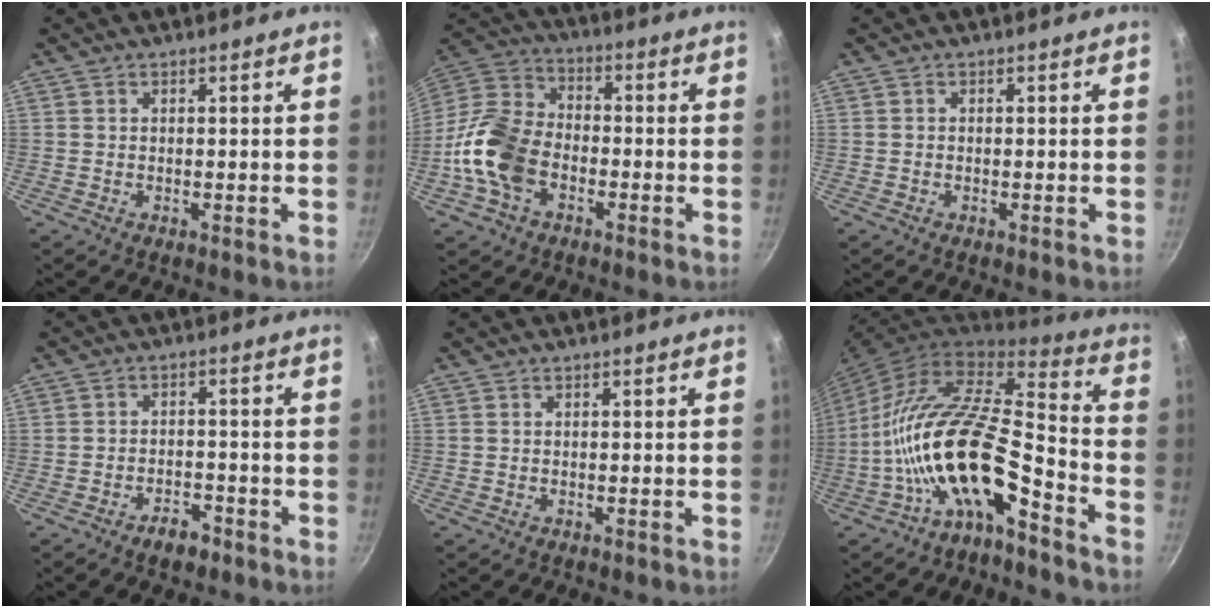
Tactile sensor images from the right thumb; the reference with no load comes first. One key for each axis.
{"total": 14.7, "fx": -4.6, "fy": 10.1, "fz": 9.7, "tx": -0.173, "ty": 0.034, "tz": -0.109}
{"total": 0.0}
{"total": 4.0, "fx": -2.8, "fy": 2.0, "fz": 1.9, "tx": -0.020, "ty": 0.026, "tz": -0.040}
{"total": 0.0}
{"total": 20.2, "fx": -8.3, "fy": 8.0, "fz": 16.6, "tx": -0.290, "ty": 0.071, "tz": -0.170}